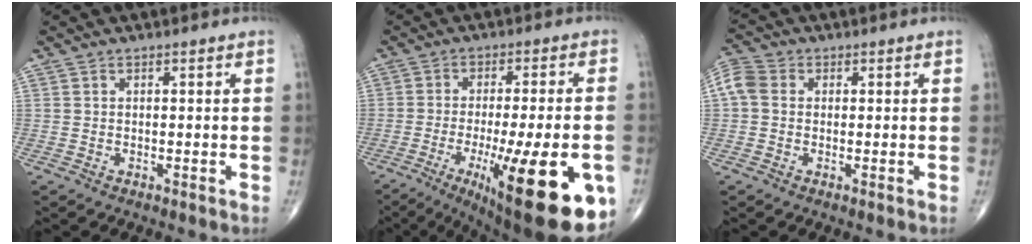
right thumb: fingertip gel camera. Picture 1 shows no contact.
{"total": 25.3, "force": [-9.2, 6.6, 22.6], "torque": [-0.273, -0.010, -0.117]}
{"total": 5.2, "force": [0.5, 4.2, 3.1], "torque": [-0.070, 0.018, 0.002]}